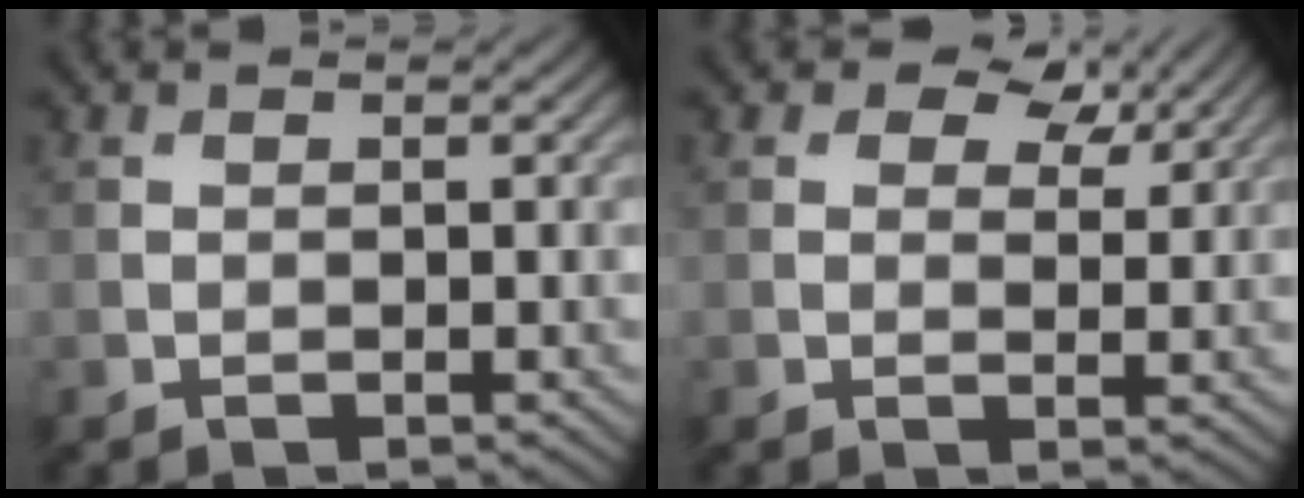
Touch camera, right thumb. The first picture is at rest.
{"total": 5.5, "force": [3.3, 3.1, 3.0], "torque": [-0.042, -0.003, 0.046]}